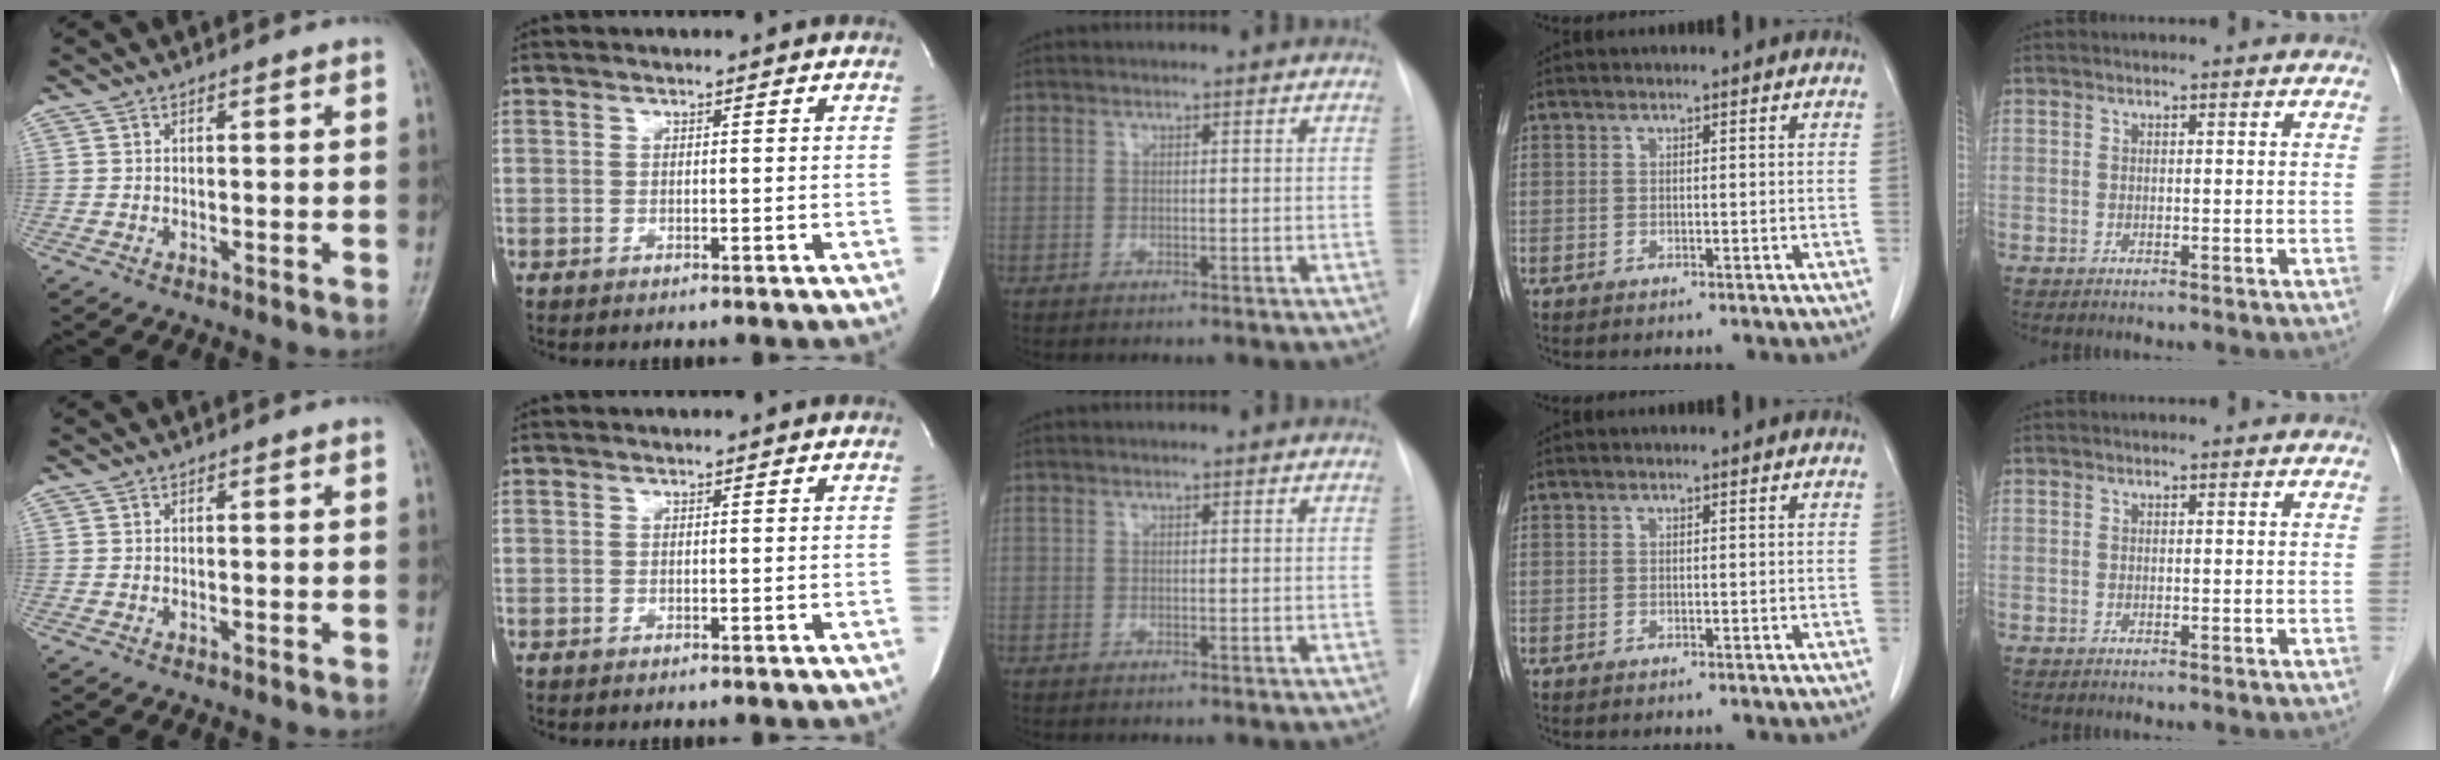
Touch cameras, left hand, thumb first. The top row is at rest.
{}